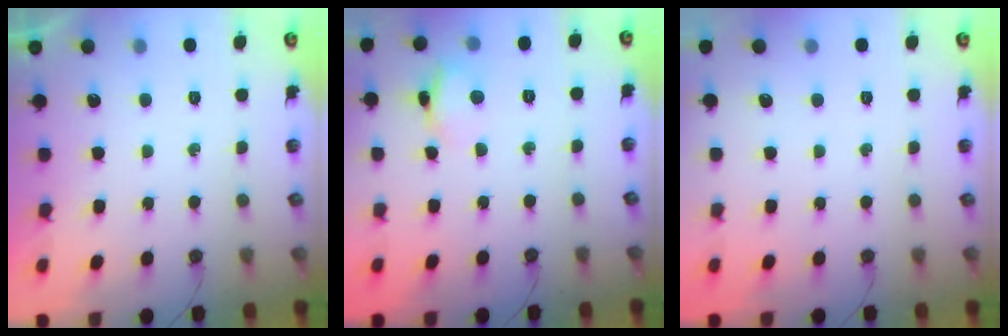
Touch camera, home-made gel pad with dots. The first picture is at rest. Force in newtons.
{"total": 6.5, "press": 6.5, "slide": 0.5}
{"total": 0.0}